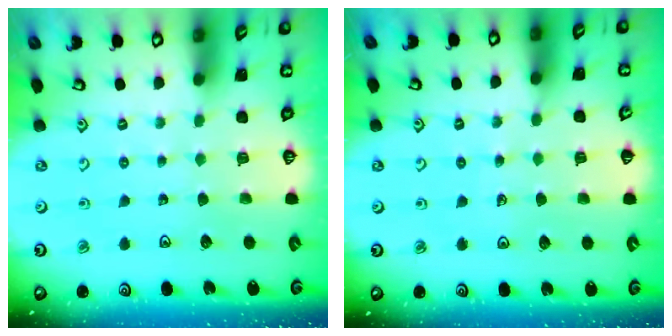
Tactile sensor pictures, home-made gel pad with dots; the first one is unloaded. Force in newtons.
{"total": 4.2, "press": 4.2, "slide": 0.3}